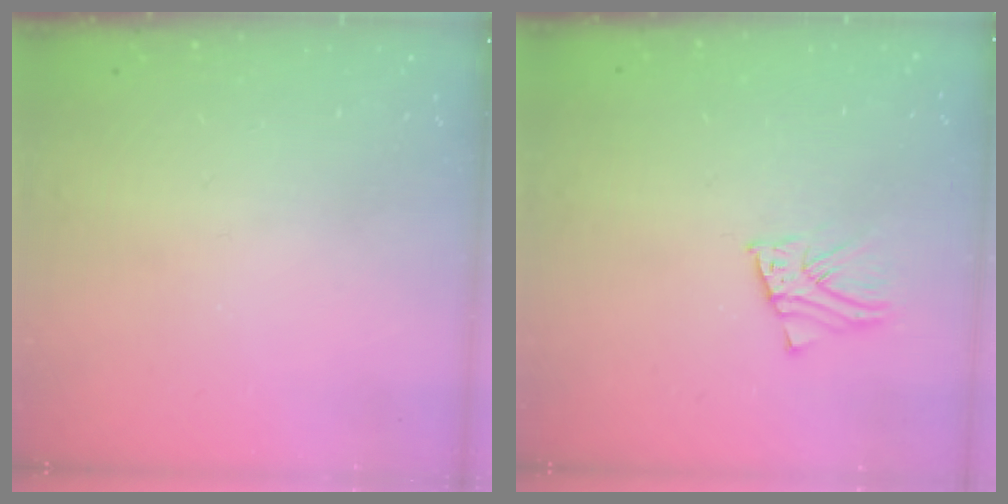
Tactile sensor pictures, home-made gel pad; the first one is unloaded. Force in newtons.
{"total": 3.9, "press": 3.9, "slide": 0.2}